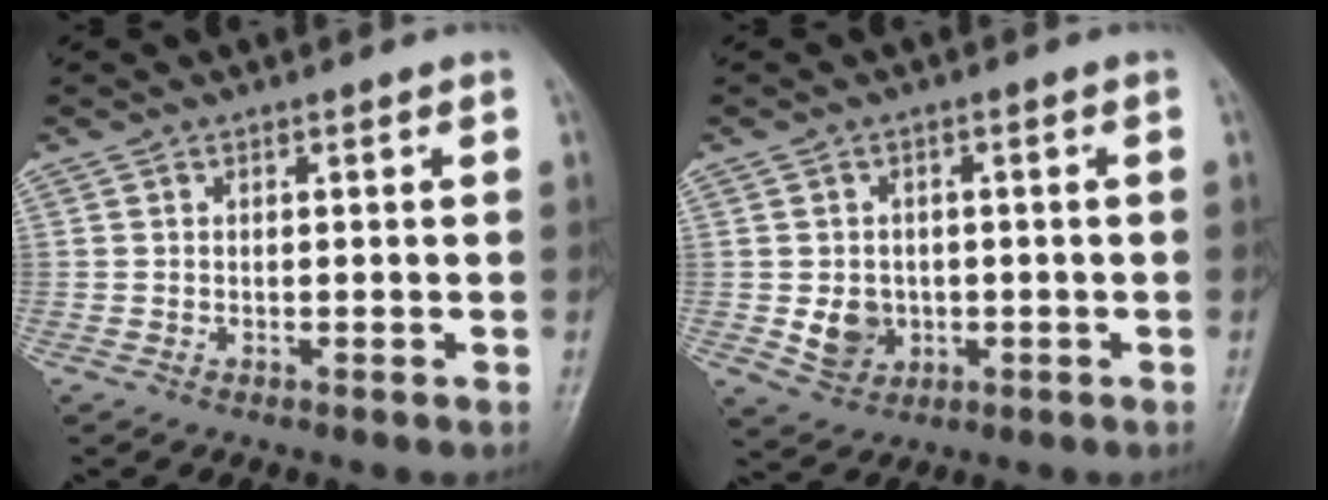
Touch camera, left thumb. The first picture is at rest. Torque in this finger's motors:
{"motor_torque": [-0.40, 0.46, 0.67, 0.15, 0.01]}